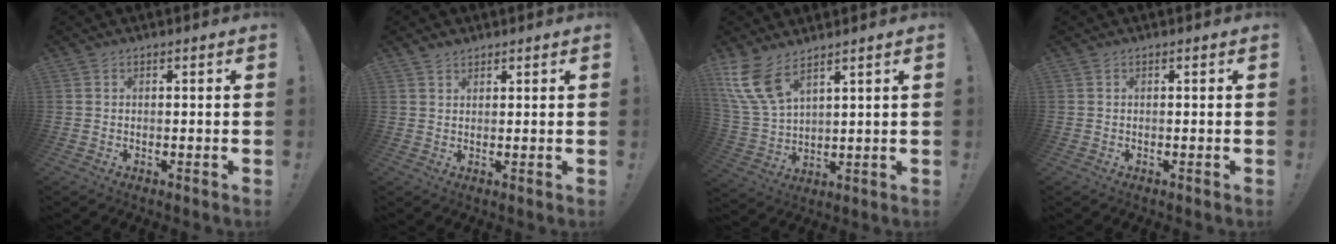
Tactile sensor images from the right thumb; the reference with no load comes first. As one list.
[{"total": 2.0, "force": [1.7, 0.8, 0.5], "torque": [-0.005, -0.011, 0.033]}, {"total": 10.5, "force": [7.5, 3.8, 6.4], "torque": [-0.148, -0.033, 0.147]}, {"total": 0.0}]